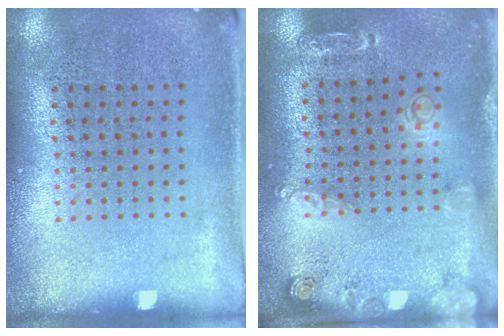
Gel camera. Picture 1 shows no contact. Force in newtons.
{"total": 1.5, "press": 1.5, "slide": 0.3}